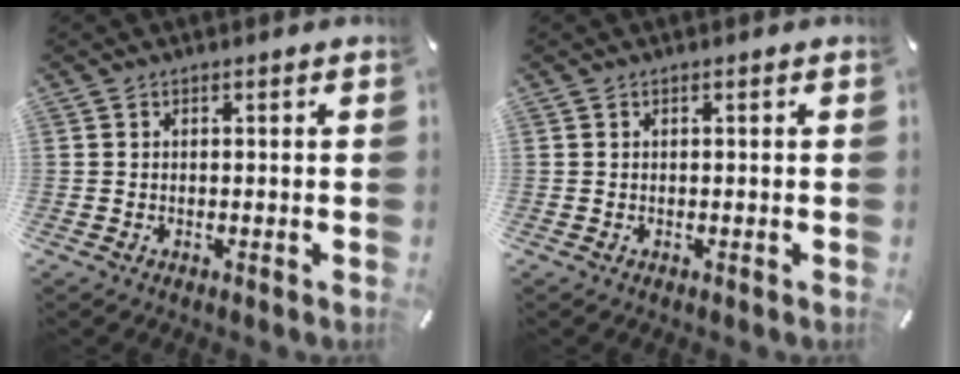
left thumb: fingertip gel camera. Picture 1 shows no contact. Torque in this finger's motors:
{"motor_torque": [-0.06, 0.06, -0.06, -0.01, 0.00]}